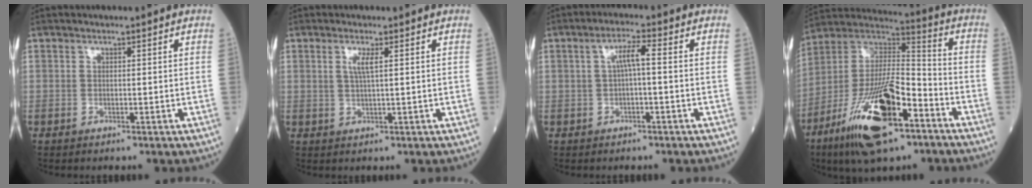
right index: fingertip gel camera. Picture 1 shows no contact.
{"total": 2.3, "force": [0.8, -0.1, 2.2], "torque": [-0.050, -0.001, 0.014]}
{"total": 3.2, "force": [0.2, 0.3, 3.2], "torque": [-0.059, 0.010, 0.004]}
{"total": 20.4, "force": [-10.5, 5.2, 16.7], "torque": [-0.336, -0.024, -0.187]}